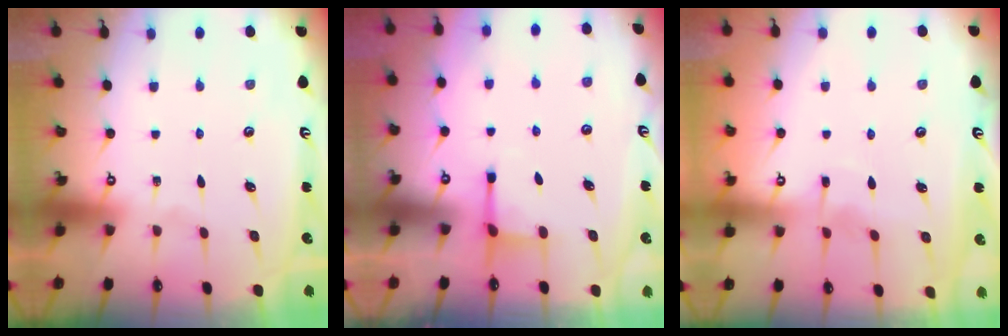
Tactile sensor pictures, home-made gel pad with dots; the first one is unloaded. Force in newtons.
{"total": 2.2, "press": 2.1, "slide": 0.7}
{"total": 2.8, "press": 2.8, "slide": 0.3}